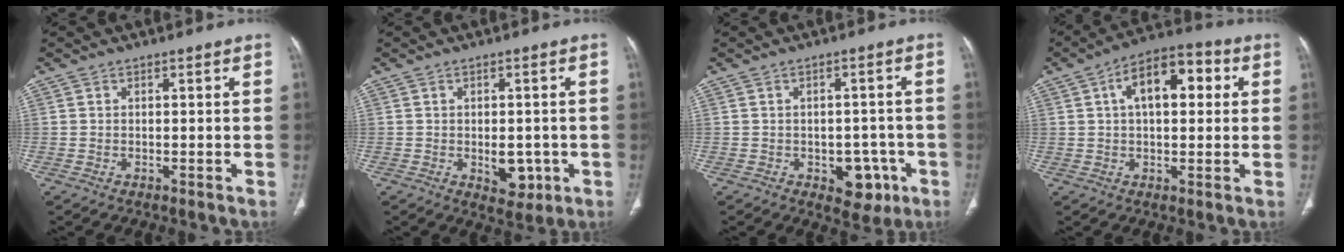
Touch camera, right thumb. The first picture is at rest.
{"total": 5.7, "force": [-1.3, 3.6, 4.3], "torque": [-0.034, -0.002, -0.006]}
{"total": 7.0, "force": [-2.8, 4.6, 4.5], "torque": [-0.022, 0.013, -0.027]}
{"total": 12.3, "force": [3.2, 6.5, 9.9], "torque": [-0.136, 0.026, 0.042]}